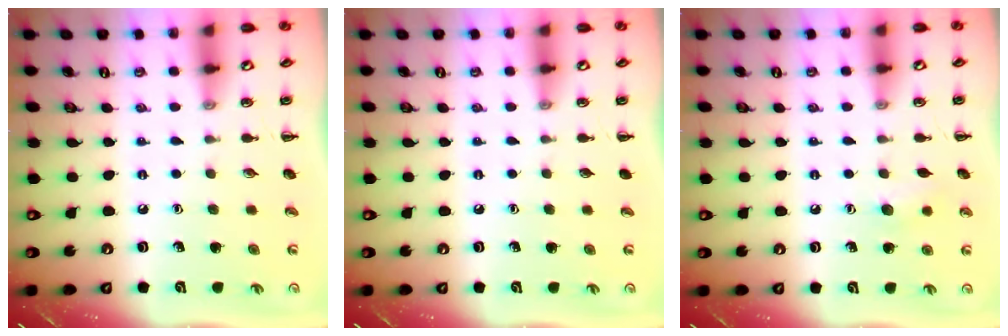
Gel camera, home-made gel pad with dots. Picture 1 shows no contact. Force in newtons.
{"total": 0.0}
{"total": 5.7, "press": 5.5, "slide": 1.5}